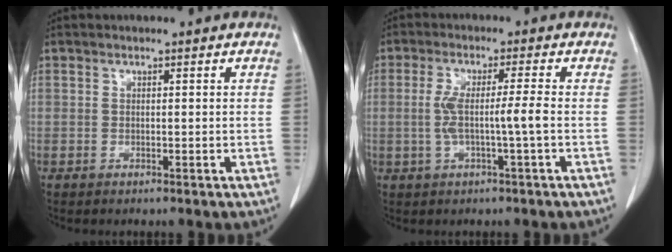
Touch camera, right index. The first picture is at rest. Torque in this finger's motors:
{"motor_torque": [1.07, -0.30, 0.48, 0.15]}